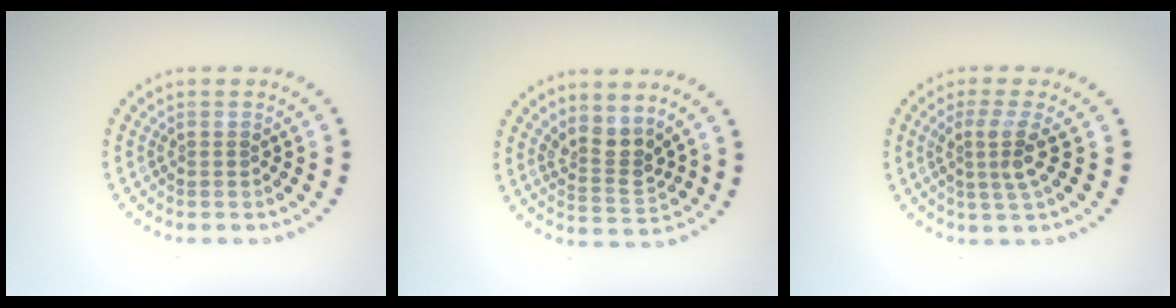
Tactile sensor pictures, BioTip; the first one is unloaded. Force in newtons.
{"total": 2.8, "press": 2.1, "slide": 1.8}
{"total": 2.7, "press": 1.9, "slide": 1.9}